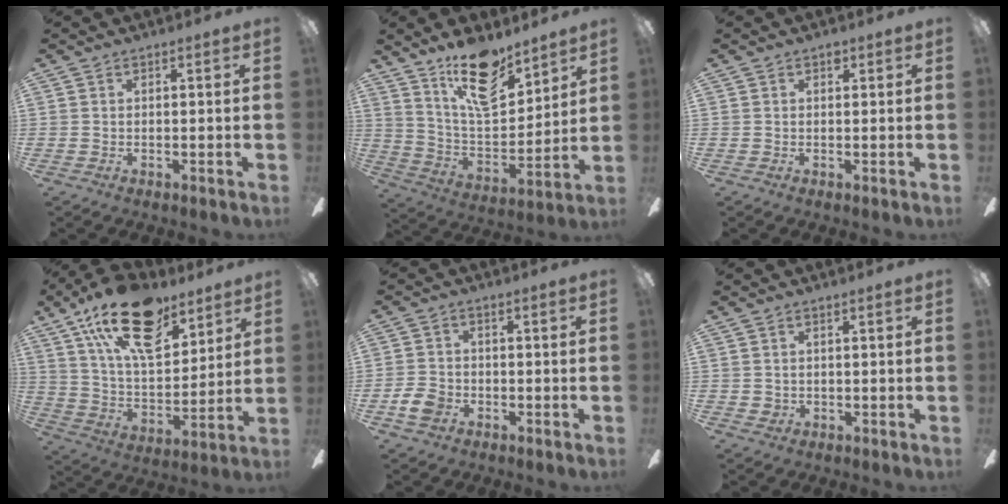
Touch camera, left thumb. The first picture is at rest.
{"total": 17.9, "force": [12.4, 7.8, 10.4], "torque": [-0.167, -0.070, 0.214]}
{"total": 1.1, "force": [0.6, 0.7, 0.5], "torque": [-0.002, 0.000, 0.009]}
{"total": 22.4, "force": [13.6, 11.1, 13.9], "torque": [-0.242, -0.064, 0.240]}
{"total": 5.3, "force": [-2.4, 3.9, 2.6], "torque": [-0.065, 0.008, -0.046]}
{"total": 1.3, "force": [0.2, 1.2, 0.4], "torque": [-0.008, 0.005, 0.002]}